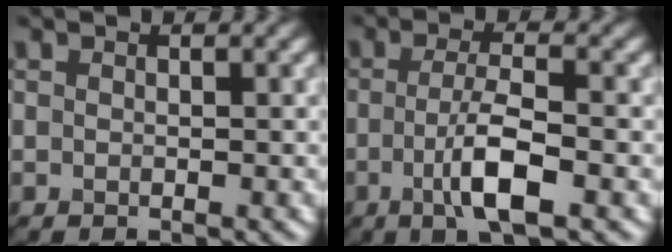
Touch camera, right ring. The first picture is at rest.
{"total": 4.5, "force": [-1.1, 1.0, 4.2], "torque": [-0.077, 0.000, -0.023]}